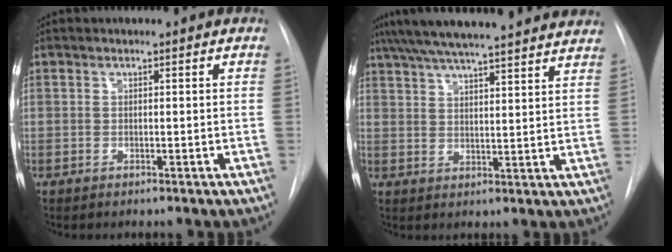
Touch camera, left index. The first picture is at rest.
{"total": 25.1, "force": [22.3, 2.5, 11.2], "torque": [-0.192, 0.017, 0.295]}